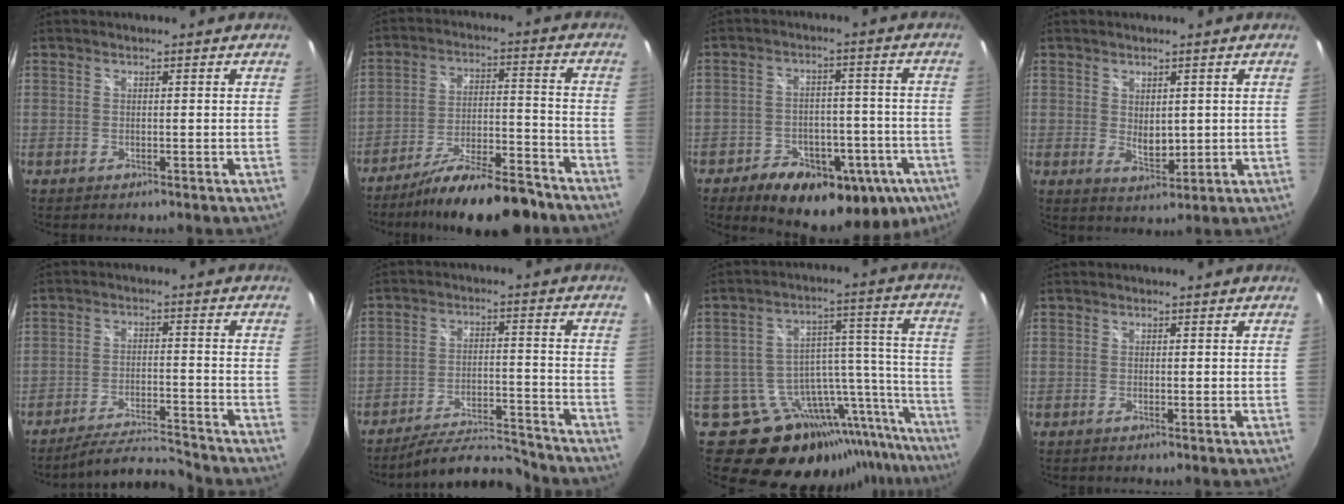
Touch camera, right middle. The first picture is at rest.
{"total": 16.5, "force": [-13.7, 3.8, 8.5], "torque": [-0.150, -0.008, -0.205]}
{"total": 22.3, "force": [-13.0, 12.9, 12.8], "torque": [-0.216, -0.001, -0.159]}
{"total": 3.7, "force": [0.8, 2.4, 2.7], "torque": [-0.039, -0.006, 0.018]}
{"total": 8.8, "force": [-8.6, -0.2, 1.8], "torque": [-0.056, 0.003, -0.143]}
{"total": 11.2, "force": [-10.7, 1.8, 2.7], "torque": [-0.062, 0.011, -0.158]}
{"total": 23.3, "force": [-18.2, 10.5, 10.1], "torque": [-0.121, 0.028, -0.256]}
{"total": 0.0}